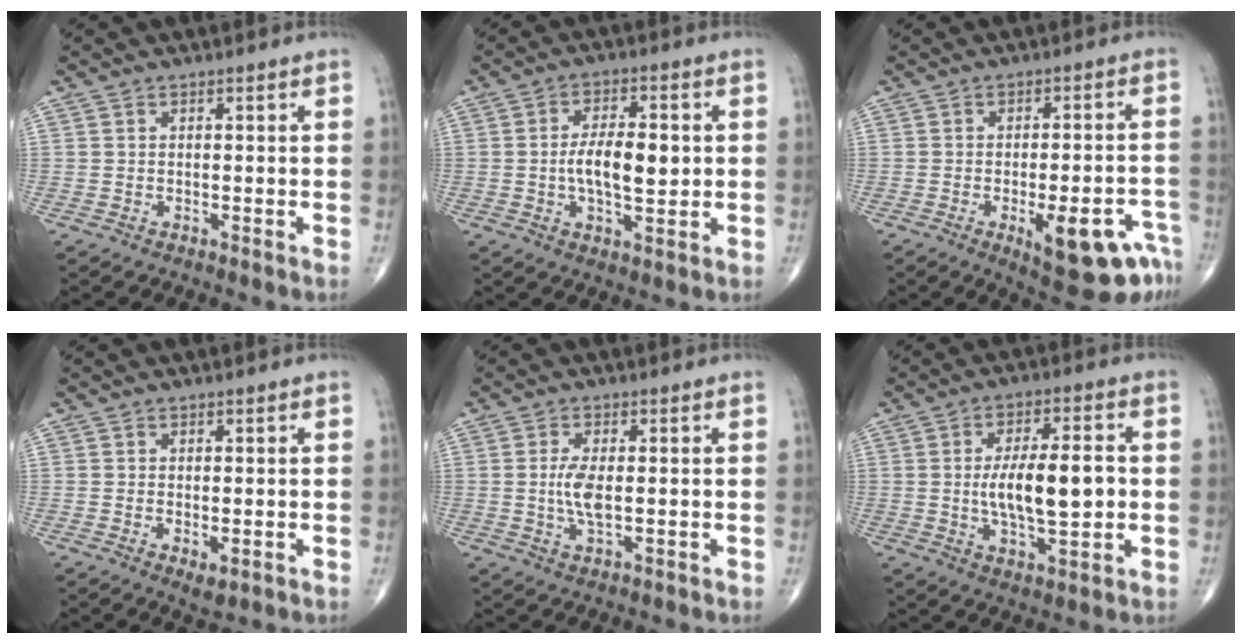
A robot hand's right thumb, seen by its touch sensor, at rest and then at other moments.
{"total": 9.3, "force": [0.0, 4.0, 8.4], "torque": [-0.140, 0.000, 0.000]}
{"total": 13.9, "force": [-6.9, 4.4, 11.3], "torque": [-0.106, 0.029, -0.080]}
{"total": 2.5, "force": [-0.7, 1.2, 2.1], "torque": [-0.036, -0.007, -0.007]}
{"total": 4.8, "force": [-0.1, 1.8, 4.4], "torque": [-0.097, -0.007, -0.002]}
{"total": 13.0, "force": [-0.1, 4.8, 12.1], "torque": [-0.197, 0.004, 0.000]}